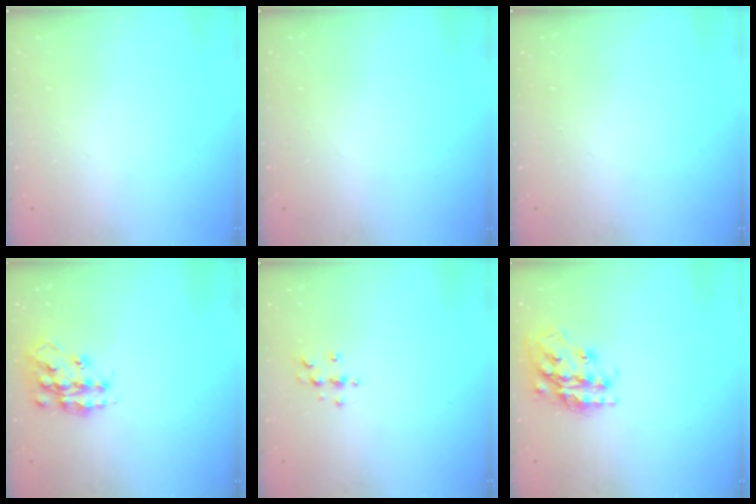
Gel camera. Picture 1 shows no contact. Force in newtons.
{"total": 0.0}
{"total": 0.0}
{"total": 14.6, "press": 14.6, "slide": 0.8}
{"total": 3.2, "press": 3.2, "slide": 0.5}
{"total": 18.7, "press": 18.6, "slide": 1.5}